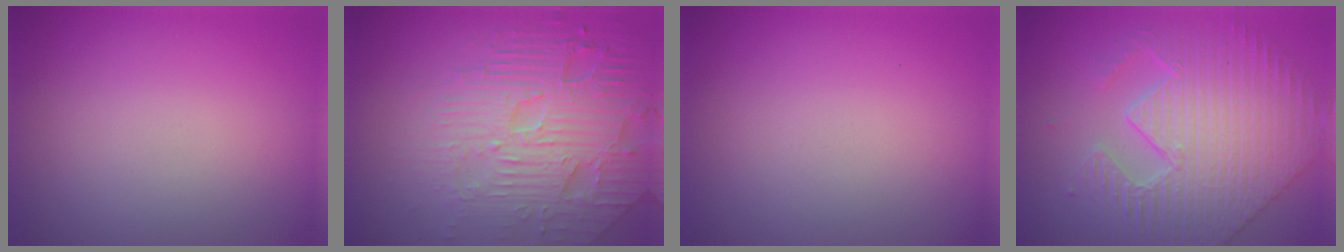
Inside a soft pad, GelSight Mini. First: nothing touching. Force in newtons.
{"total": 7.7, "press": 5.7, "slide": 5.2}
{"total": 0.0}
{"total": 6.7, "press": 5.7, "slide": 3.6}